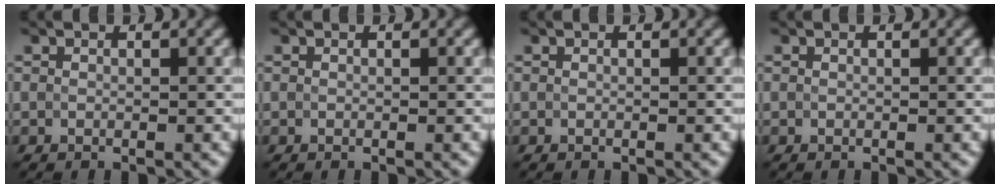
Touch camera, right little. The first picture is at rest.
{"total": 0.0}
{"total": 0.0}
{"total": 0.0}